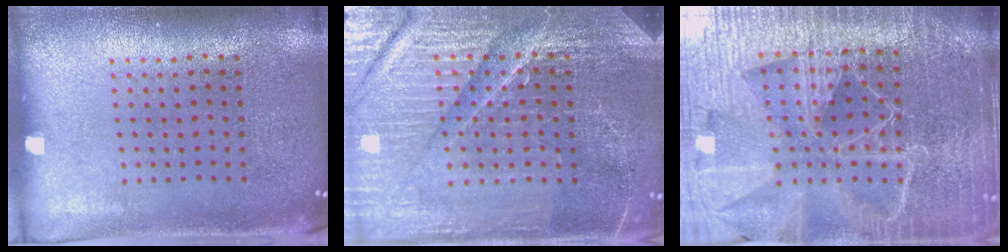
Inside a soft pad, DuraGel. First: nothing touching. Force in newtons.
{"total": 5.4, "press": 5.0, "slide": 2.0}
{"total": 6.3, "press": 5.5, "slide": 3.1}